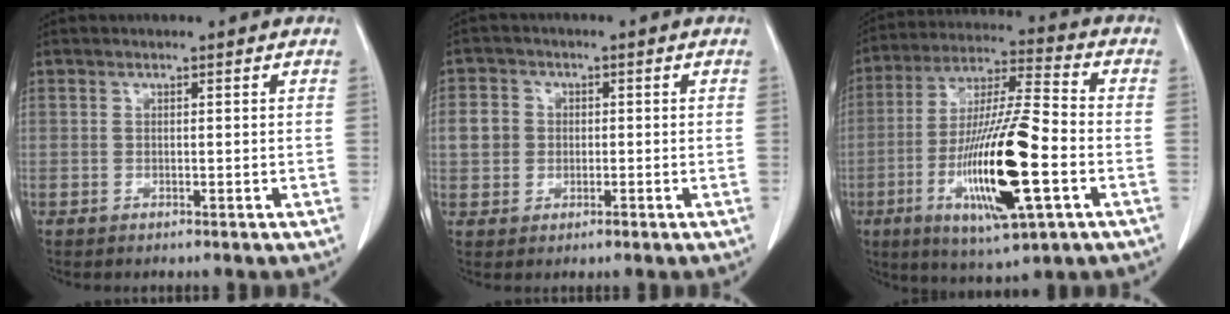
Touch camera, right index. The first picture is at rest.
{"total": 4.2, "force": [-0.1, 3.9, 1.6], "torque": [-0.035, 0.011, 0.000]}
{"total": 18.9, "force": [-5.5, 2.3, 17.9], "torque": [-0.354, -0.016, -0.091]}